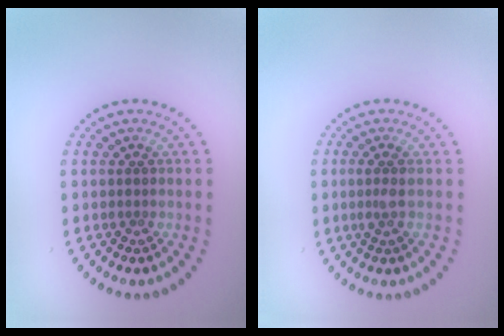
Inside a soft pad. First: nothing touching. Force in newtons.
{"total": 1.4, "press": 1.1, "slide": 0.8}